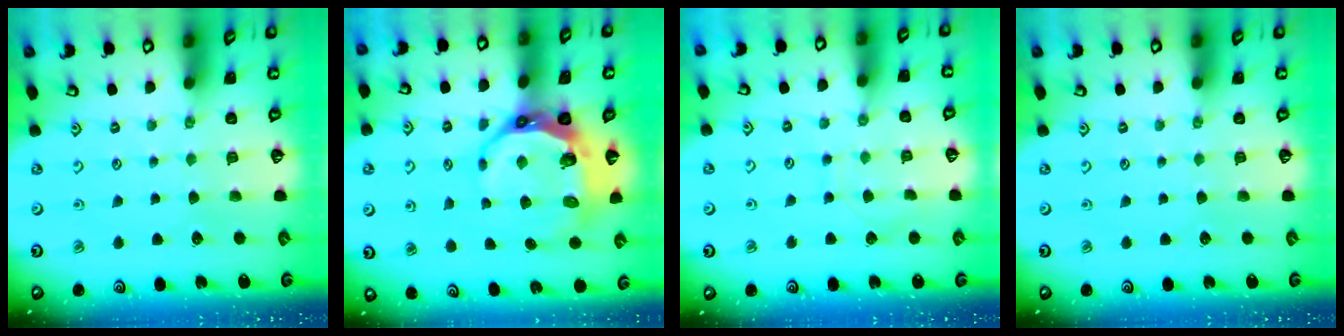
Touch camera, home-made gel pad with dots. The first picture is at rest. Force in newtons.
{"total": 12.1, "press": 11.3, "slide": 4.1}
{"total": 5.3, "press": 5.3, "slide": 0.4}
{"total": 0.0}